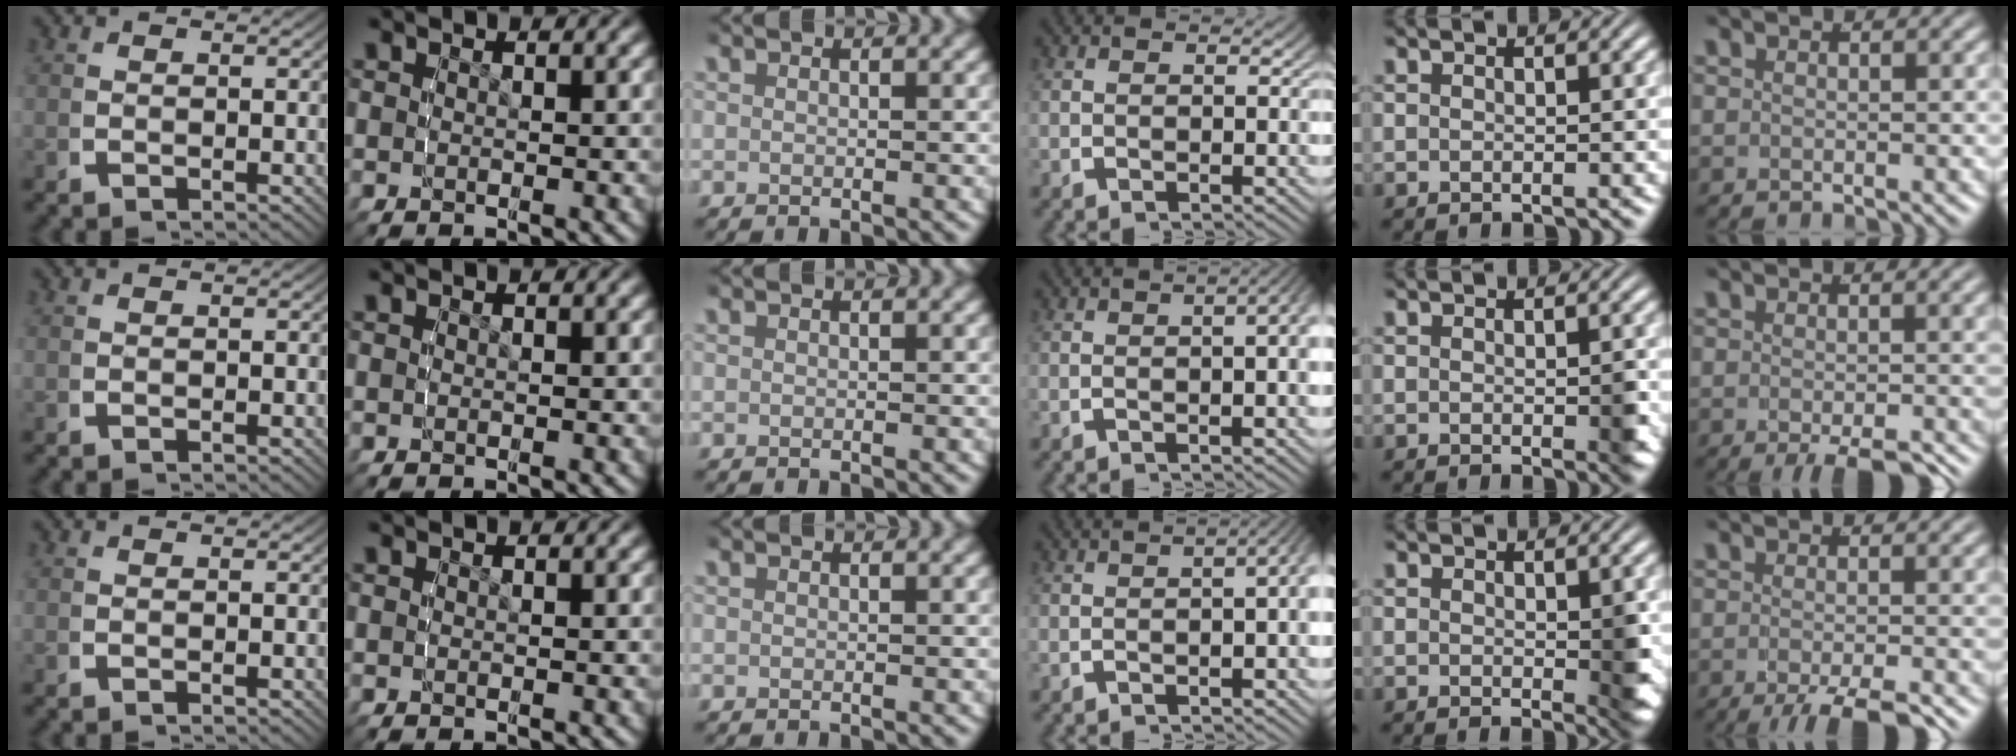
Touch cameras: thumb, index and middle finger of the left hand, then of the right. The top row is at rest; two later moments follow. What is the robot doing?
{"motion": "lift_and_place", "object": "glasses"}